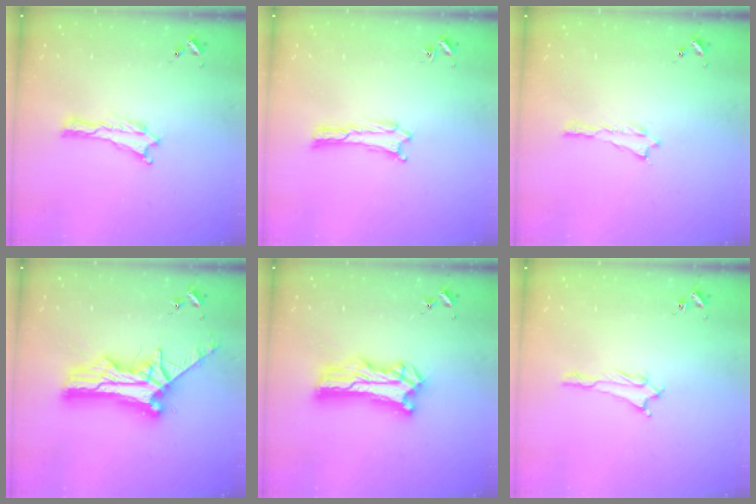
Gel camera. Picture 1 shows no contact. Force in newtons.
{"total": 0.0}
{"total": 0.0}
{"total": 10.4, "press": 10.4, "slide": 0.9}
{"total": 11.0, "press": 10.9, "slide": 0.8}
{"total": 1.6, "press": 1.6, "slide": 0.1}